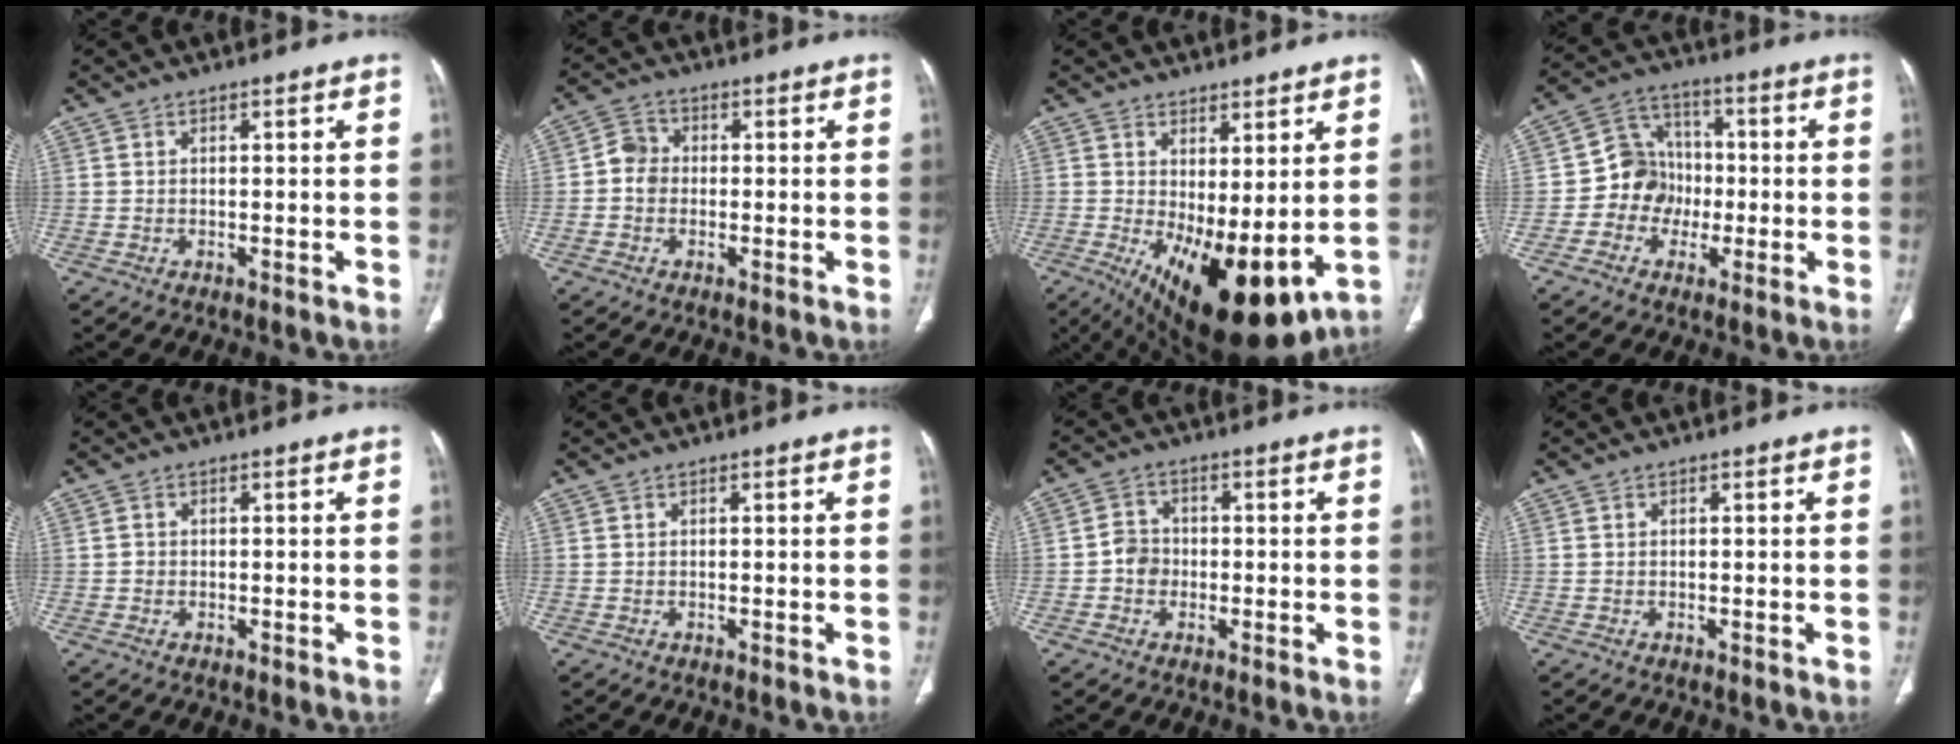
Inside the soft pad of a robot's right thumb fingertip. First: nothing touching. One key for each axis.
{"total": 4.0, "fx": -0.5, "fy": 3.5, "fz": 1.8, "tx": -0.016, "ty": 0.011, "tz": -0.017}
{"total": 15.2, "fx": -1.3, "fy": 6.3, "fz": 13.7, "tx": -0.223, "ty": -0.029, "tz": 0.005}
{"total": 9.3, "fx": -1.7, "fy": 8.5, "fz": 3.3, "tx": -0.008, "ty": 0.029, "tz": -0.041}
{"total": 0.8, "fx": -0.1, "fy": 0.7, "fz": 0.2, "tx": -0.002, "ty": 0.002, "tz": 0.000}
{"total": 0.0}
{"total": 4.0, "fx": -0.8, "fy": 3.5, "fz": 1.6, "tx": -0.012, "ty": 0.011, "tz": -0.020}
{"total": 0.0}